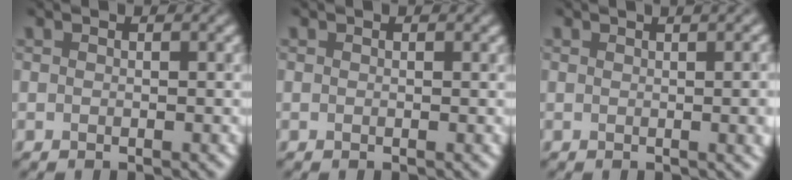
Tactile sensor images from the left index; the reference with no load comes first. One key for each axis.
{"total": 0.0}
{"total": 6.0, "fx": 0.9, "fy": 2.5, "fz": 5.4, "tx": -0.022, "ty": 0.012, "tz": 0.008}